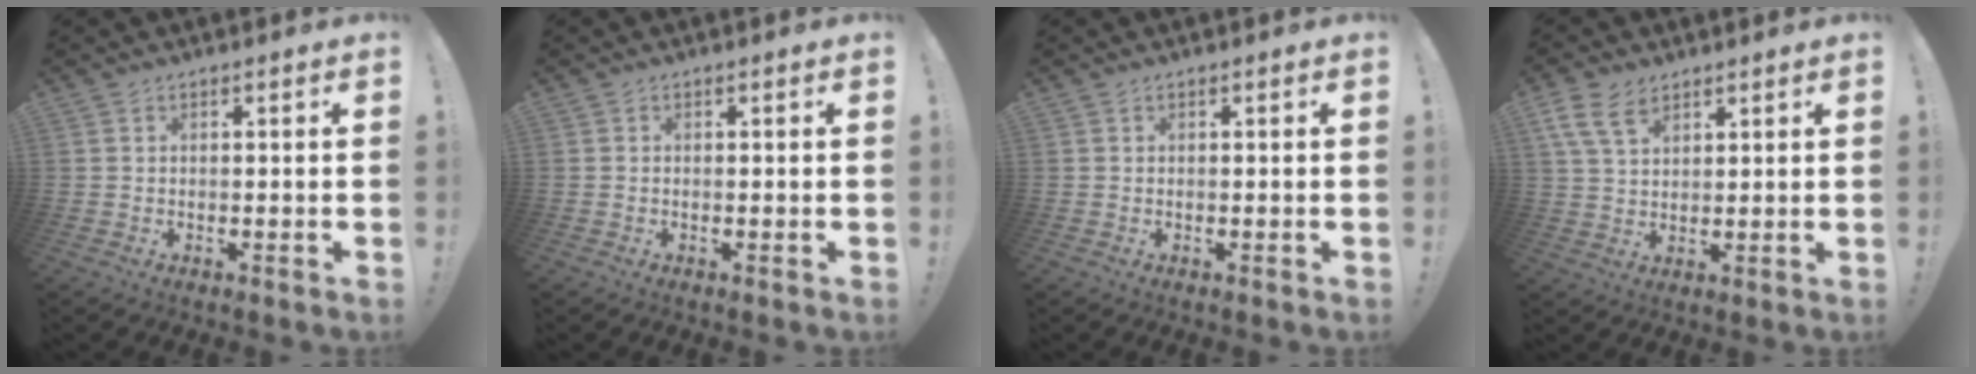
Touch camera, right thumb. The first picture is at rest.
{"total": 0.0}
{"total": 0.0}
{"total": 8.7, "force": [5.0, 5.2, 4.9], "torque": [-0.094, -0.007, 0.101]}